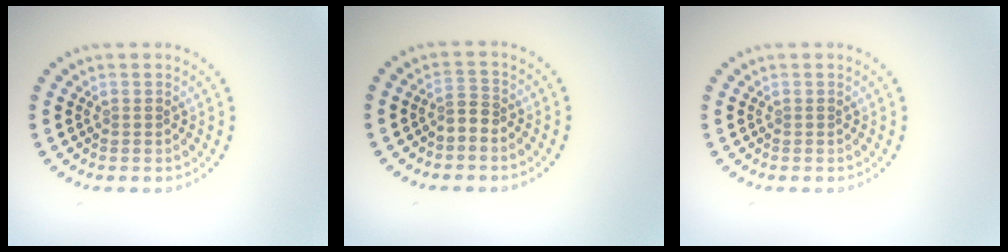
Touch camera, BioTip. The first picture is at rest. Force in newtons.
{"total": 1.6, "press": 1.2, "slide": 1.1}
{"total": 0.0}